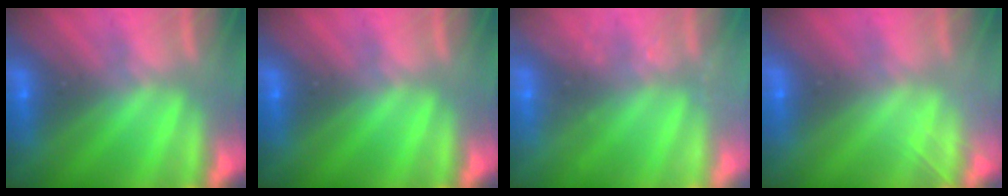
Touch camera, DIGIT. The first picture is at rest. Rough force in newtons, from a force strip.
{"total": 0.0}
{"total": 2.3}
{"total": 2.0}